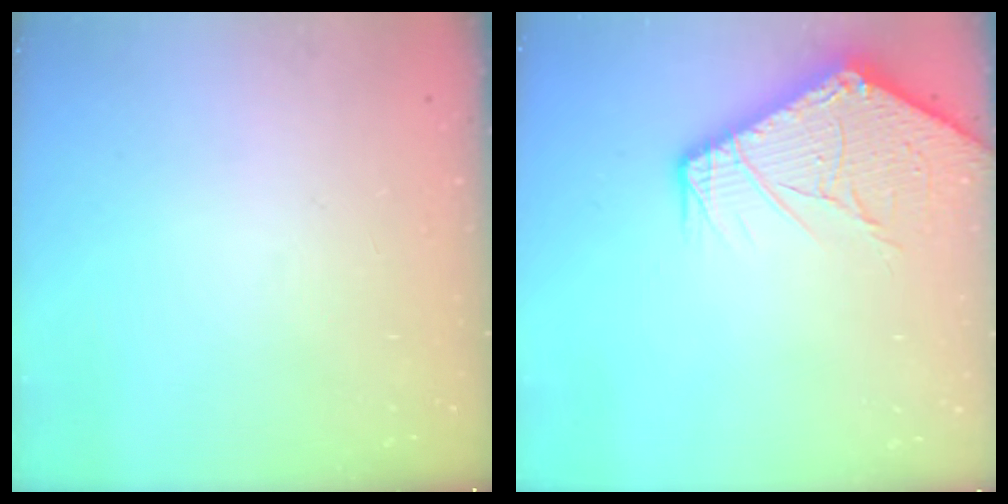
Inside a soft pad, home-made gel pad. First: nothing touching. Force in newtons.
{"total": 12.3, "press": 12.2, "slide": 1.6}